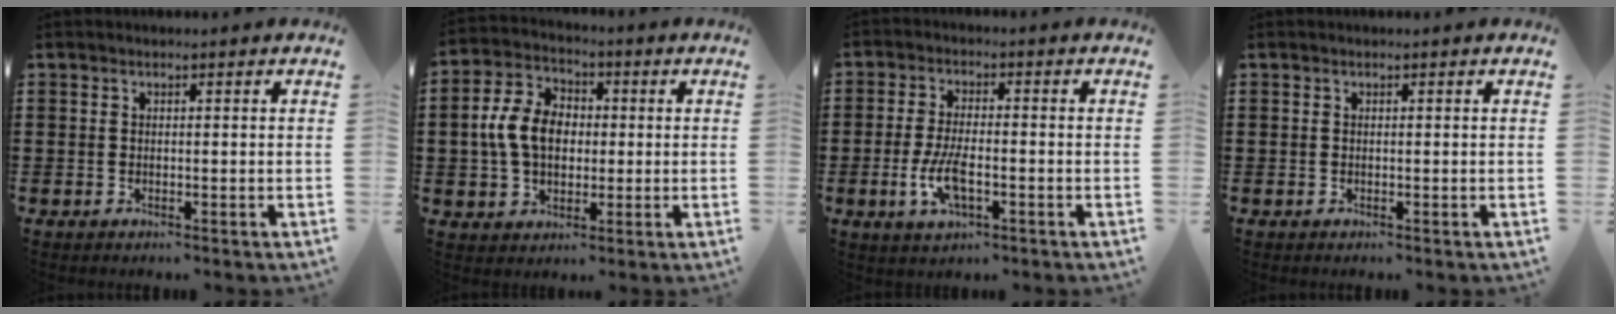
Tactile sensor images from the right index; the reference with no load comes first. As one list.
[{"total": 8.8, "force": [0.0, 6.5, 5.9], "torque": [-0.149, 0.013, -0.005]}, {"total": 6.5, "force": [-2.0, 2.7, 5.5], "torque": [-0.127, -0.006, -0.041]}, {"total": 0.0}]